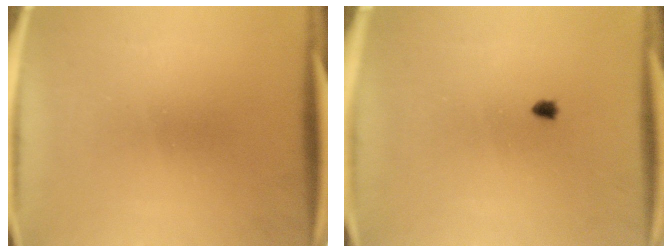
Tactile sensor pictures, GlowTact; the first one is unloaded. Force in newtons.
{"total": 0.6}